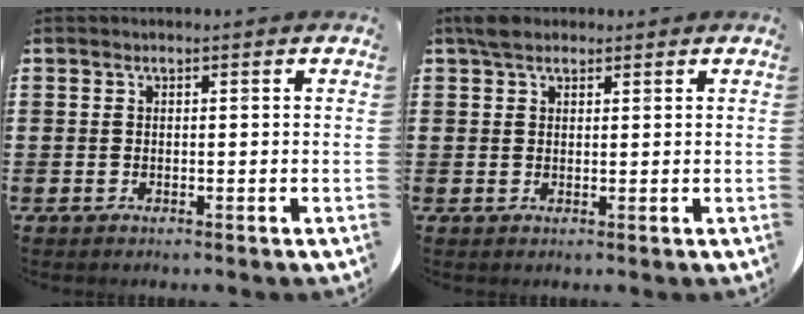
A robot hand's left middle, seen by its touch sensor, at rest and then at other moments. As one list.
[{"total": 2.6, "force": [2.1, 1.2, 1.0], "torque": [-0.016, 0.004, 0.038]}]